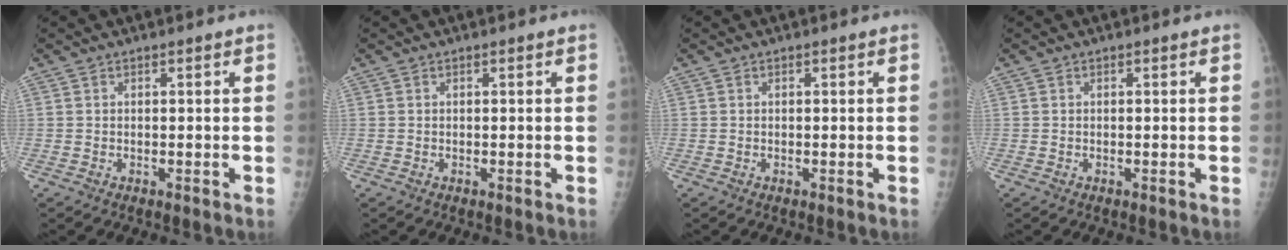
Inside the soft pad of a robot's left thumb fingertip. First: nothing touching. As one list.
[{"total": 0.0}, {"total": 0.0}, {"total": 0.0}]